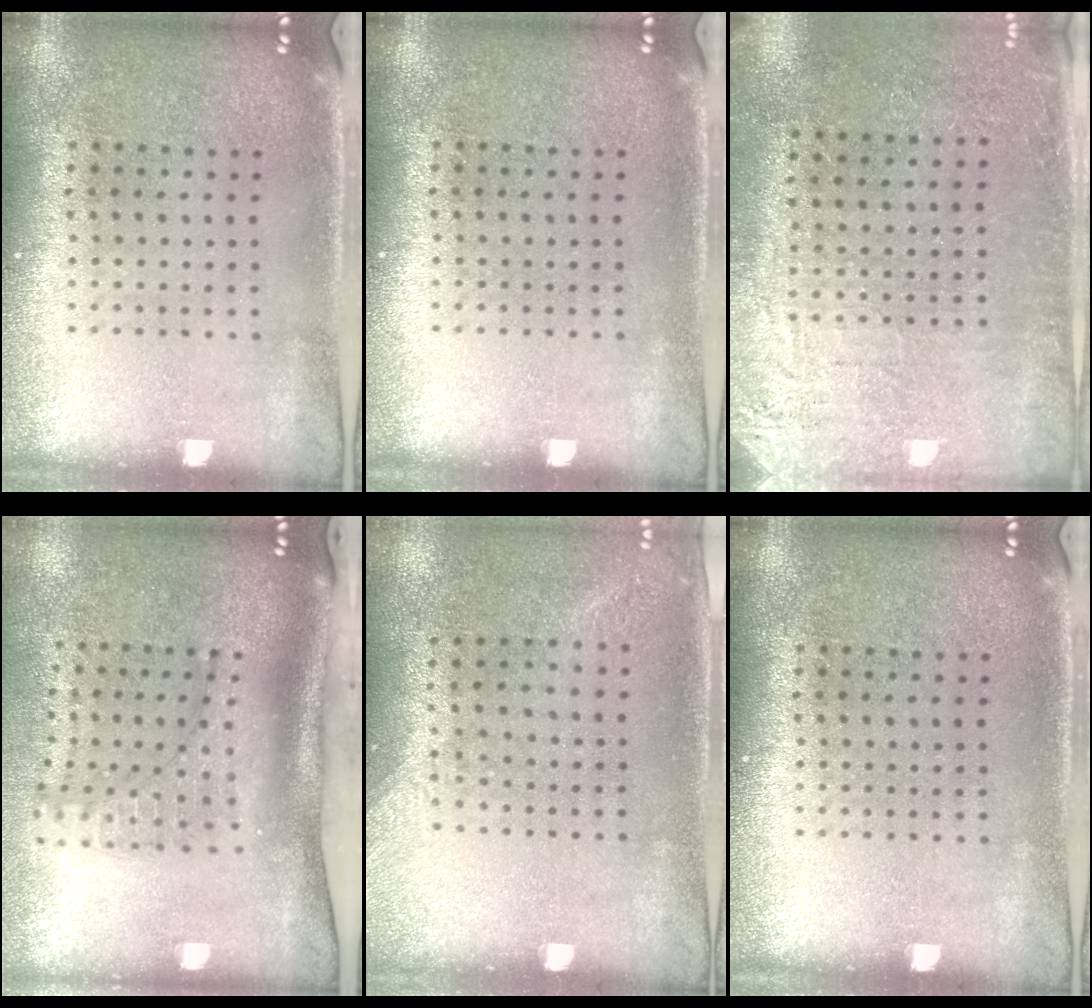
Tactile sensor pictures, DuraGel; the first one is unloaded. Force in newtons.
{"total": 0.0}
{"total": 2.9, "press": 2.7, "slide": 1.0}
{"total": 1.9, "press": 1.4, "slide": 1.3}
{"total": 1.3, "press": 1.0, "slide": 0.7}
{"total": 0.0}